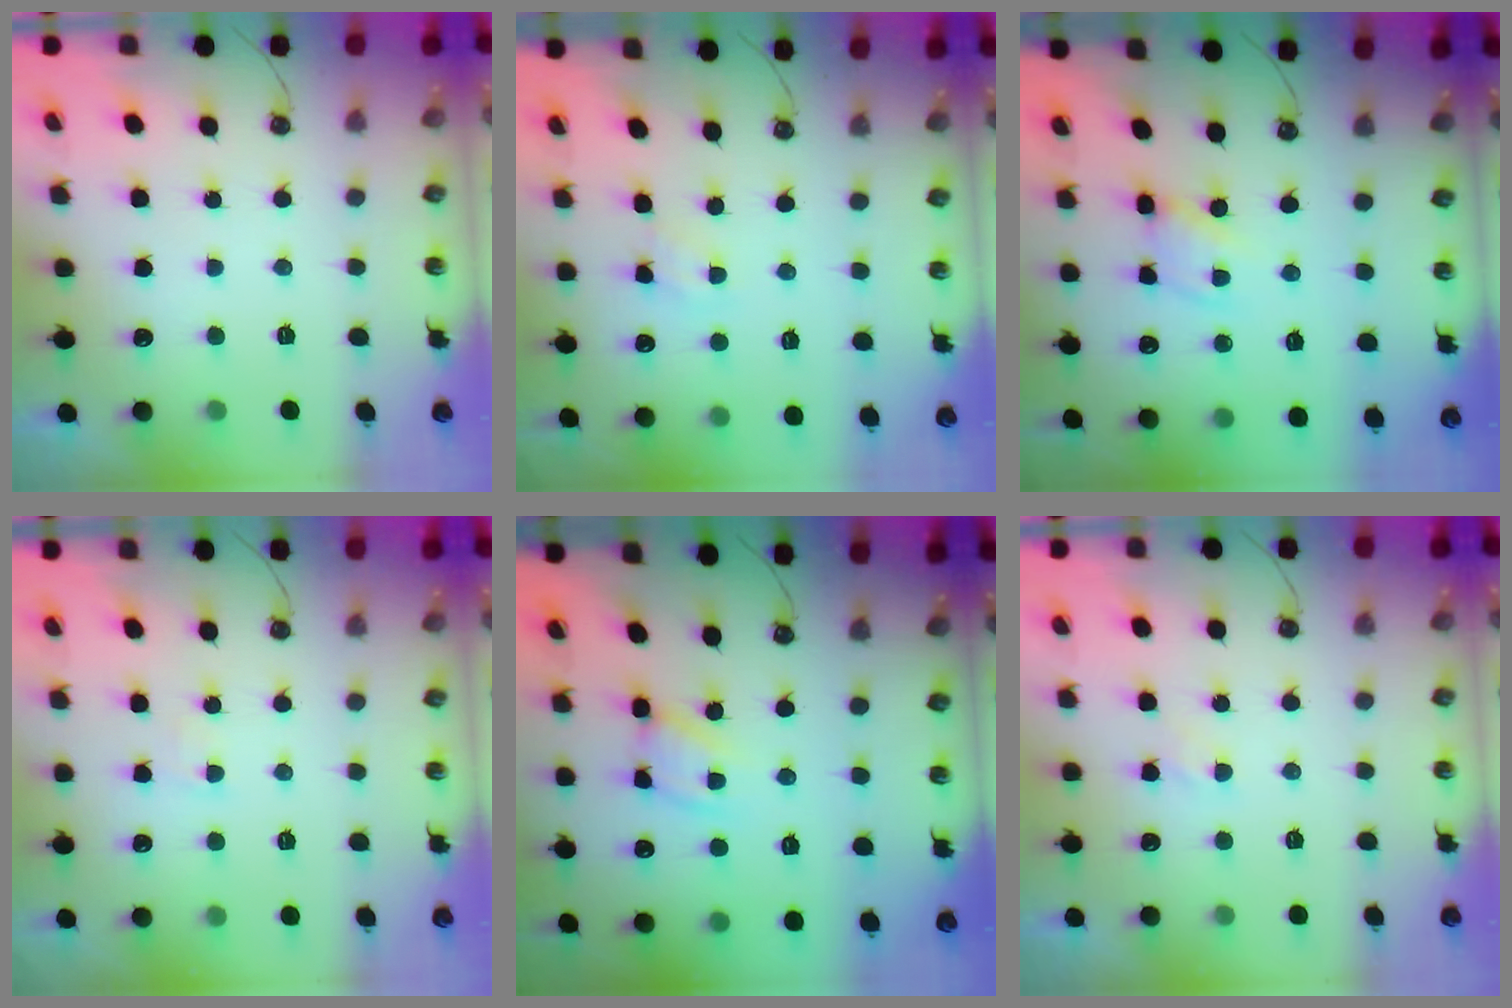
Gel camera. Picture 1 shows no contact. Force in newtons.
{"total": 2.4, "press": 2.3, "slide": 0.4}
{"total": 2.6, "press": 2.6, "slide": 0.4}
{"total": 3.0, "press": 3.0, "slide": 0.4}
{"total": 6.1, "press": 6.1, "slide": 0.4}
{"total": 2.7, "press": 2.6, "slide": 0.4}